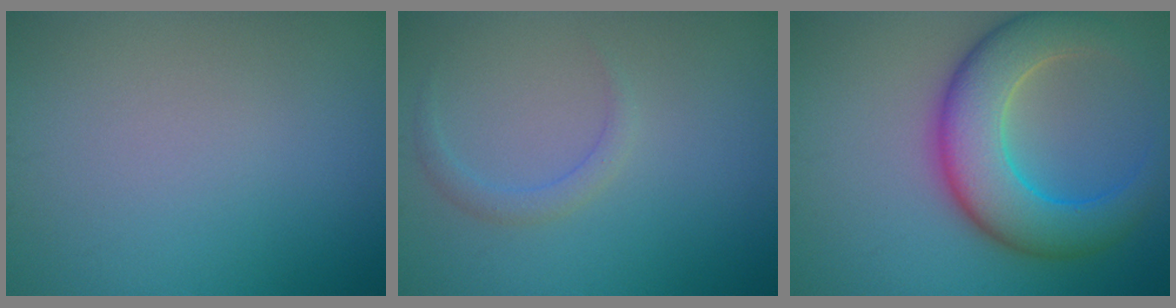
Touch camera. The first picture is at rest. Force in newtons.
{"total": 1.3, "press": 1.3, "slide": 0.1}
{"total": 7.7, "press": 7.7, "slide": 0.3}